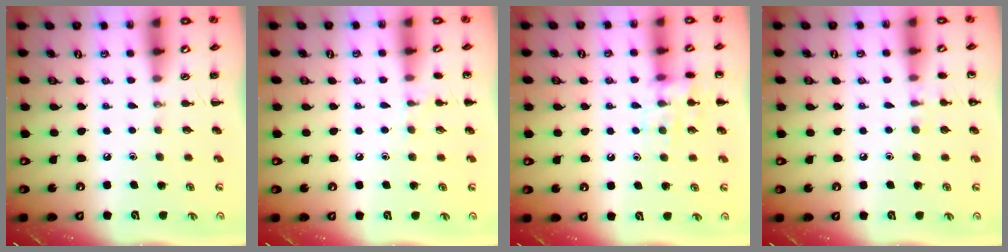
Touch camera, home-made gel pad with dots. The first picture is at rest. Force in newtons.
{"total": 5.5, "press": 5.4, "slide": 1.3}
{"total": 11.5, "press": 11.5, "slide": 0.8}
{"total": 5.3, "press": 5.0, "slide": 1.7}